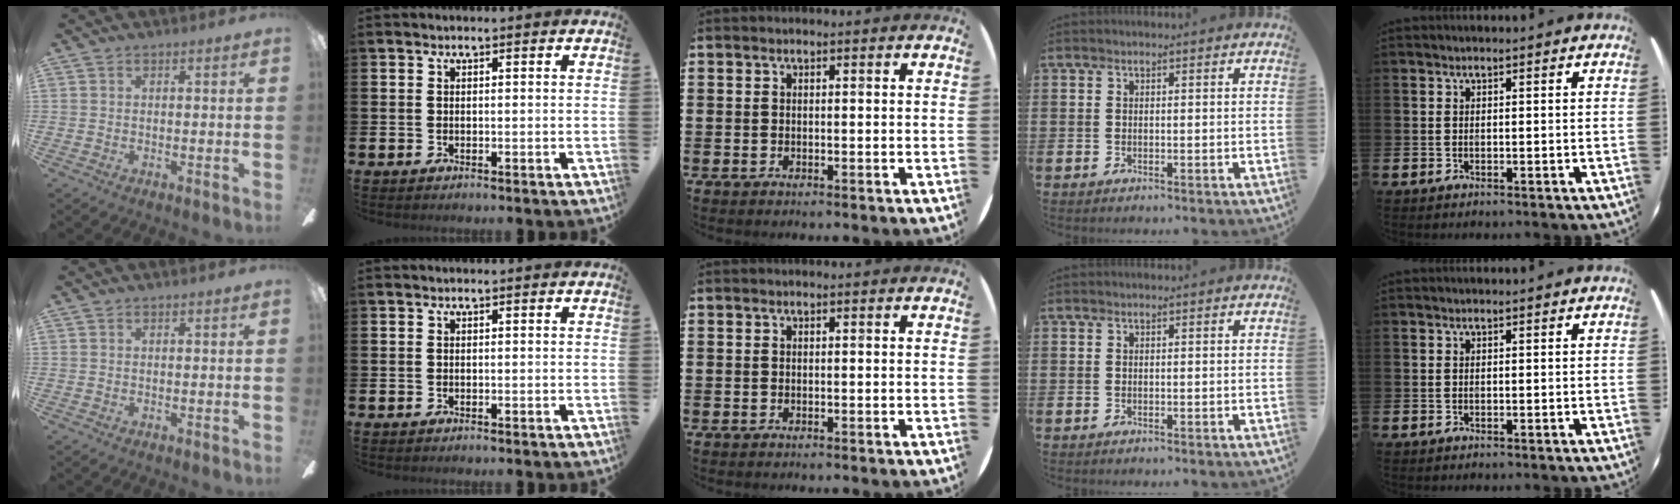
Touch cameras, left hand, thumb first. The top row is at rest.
{}